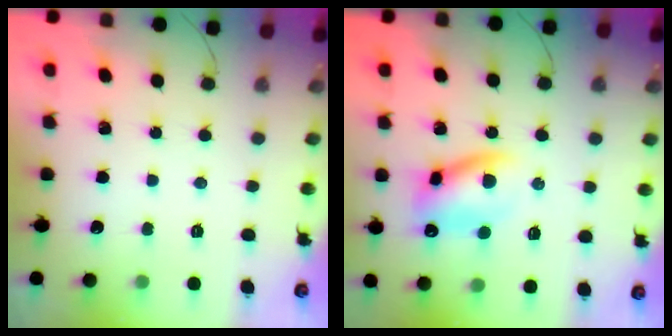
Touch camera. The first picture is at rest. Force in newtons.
{"total": 12.2, "press": 11.9, "slide": 2.4}